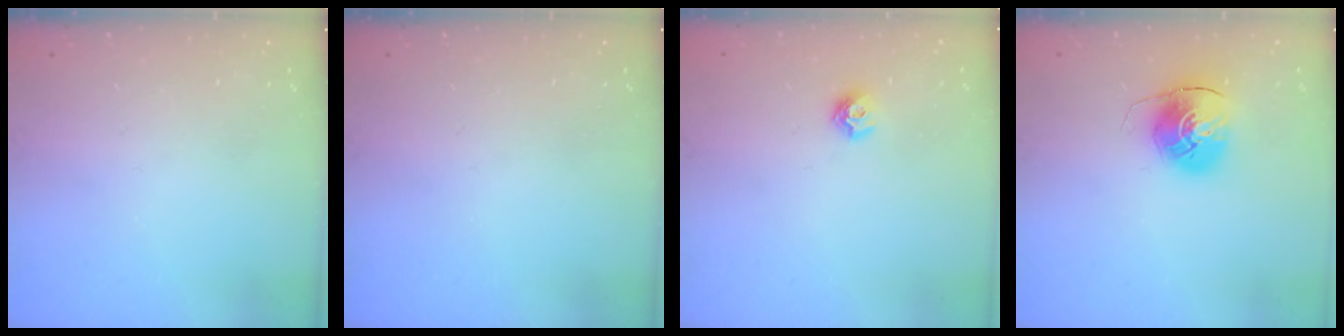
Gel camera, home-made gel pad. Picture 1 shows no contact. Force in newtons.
{"total": 0.0}
{"total": 7.2, "press": 7.1, "slide": 0.7}
{"total": 8.6, "press": 8.6, "slide": 0.6}